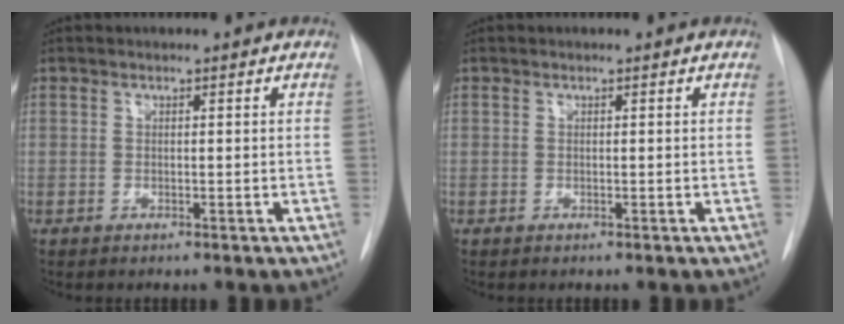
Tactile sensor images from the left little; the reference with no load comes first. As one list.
[{"total": 0.0}]